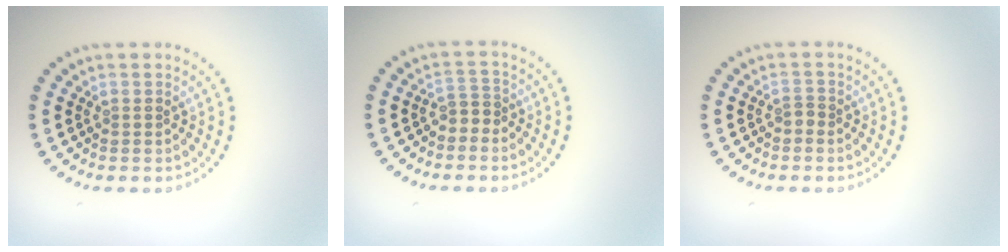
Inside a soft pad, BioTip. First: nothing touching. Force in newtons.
{"total": 1.7, "press": 1.3, "slide": 1.1}
{"total": 0.9, "press": 0.6, "slide": 0.7}